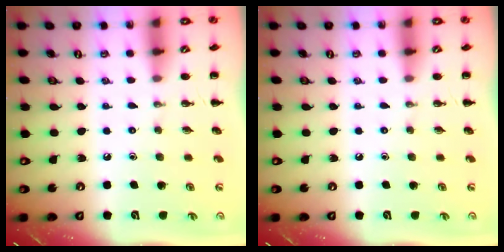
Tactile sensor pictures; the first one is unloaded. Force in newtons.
{"total": 0.0}